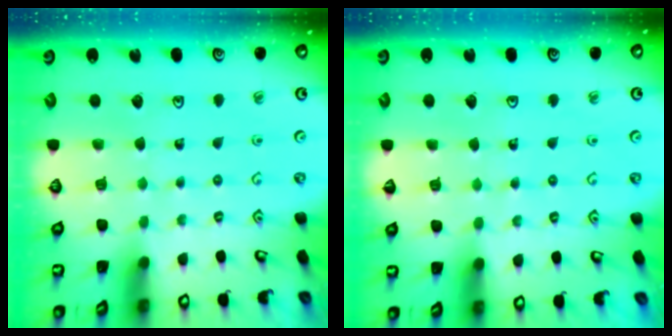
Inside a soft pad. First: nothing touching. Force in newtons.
{"total": 1.7, "press": 1.7, "slide": 0.1}